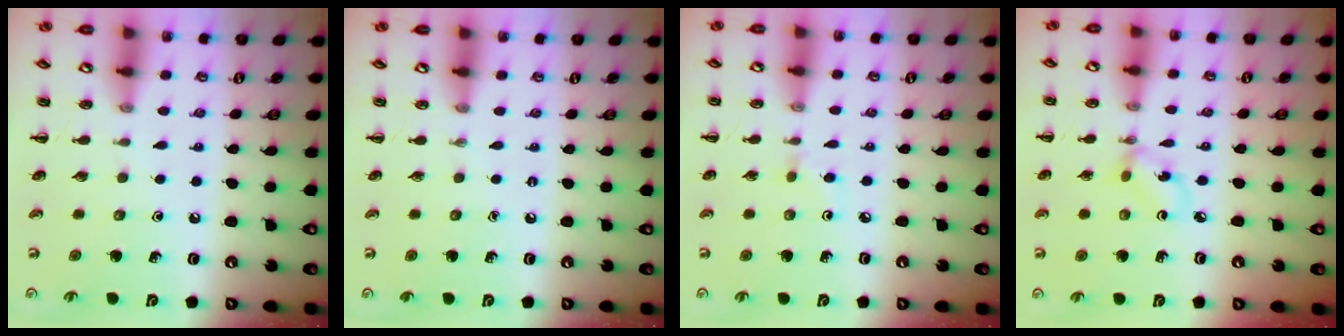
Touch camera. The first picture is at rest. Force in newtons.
{"total": 0.0}
{"total": 2.0, "press": 1.8, "slide": 0.8}
{"total": 2.9, "press": 2.8, "slide": 0.6}